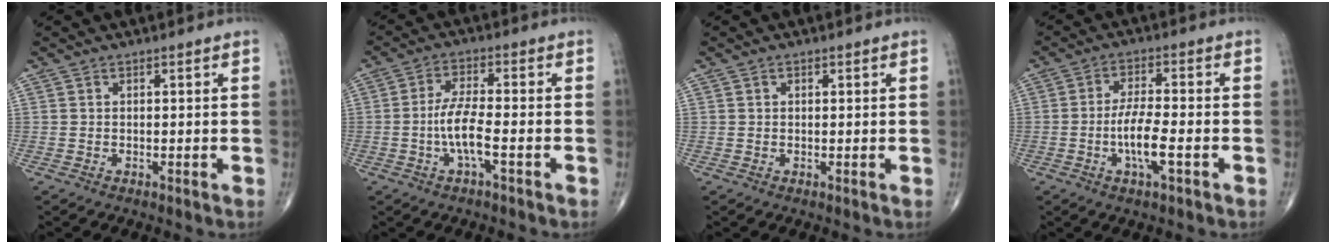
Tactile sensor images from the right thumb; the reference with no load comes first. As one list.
[{"total": 6.3, "force": [-1.9, 1.4, 5.9], "torque": [-0.132, 0.017, -0.039]}, {"total": 0.7, "force": [0.3, 0.5, 0.3], "torque": [-0.002, -0.001, 0.004]}, {"total": 7.2, "force": [-2.2, 1.9, 6.6], "torque": [-0.130, 0.008, -0.042]}]